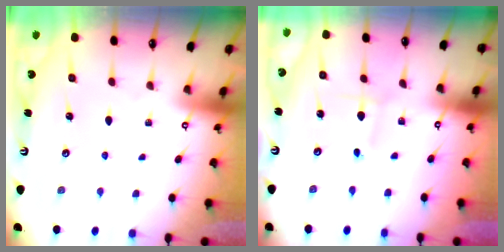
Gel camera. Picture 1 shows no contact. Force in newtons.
{"total": 0.8, "press": 0.8, "slide": 0.0}